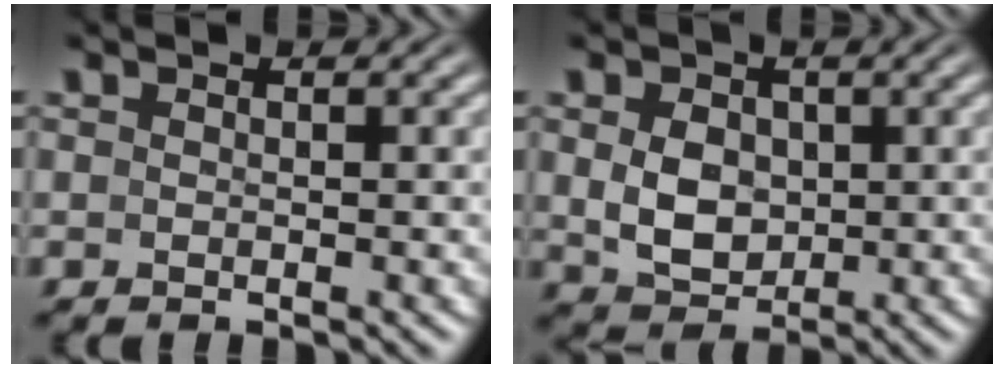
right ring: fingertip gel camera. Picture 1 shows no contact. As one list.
[{"total": 4.5, "force": [0.0, 3.5, 2.8], "torque": [-0.051, -0.022, 0.016]}]